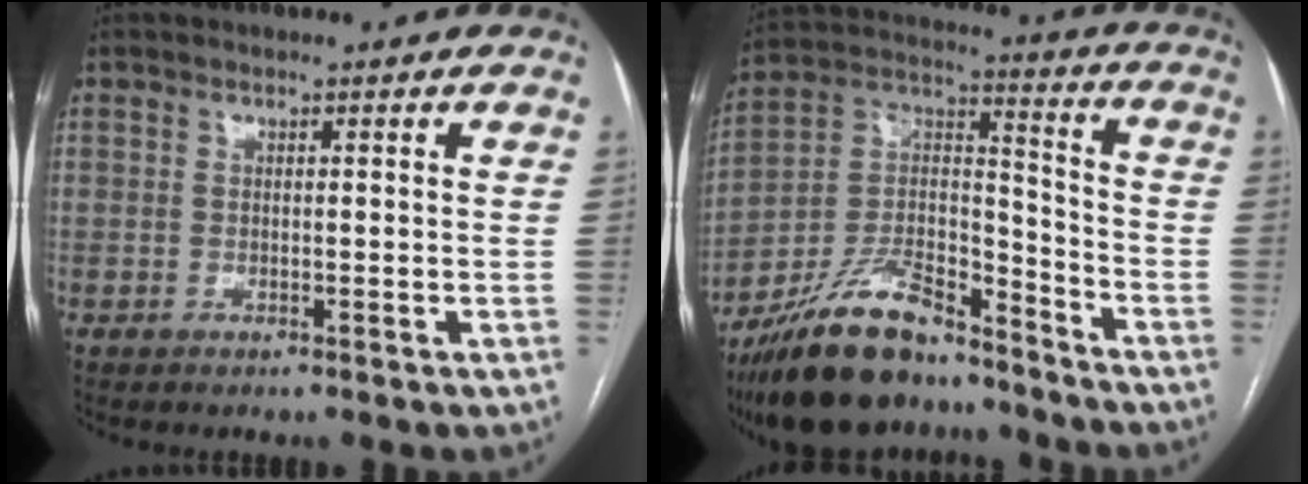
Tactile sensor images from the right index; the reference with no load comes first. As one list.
[{"total": 18.2, "force": [-14.8, 5.6, 8.9], "torque": [-0.179, 0.022, -0.264]}]